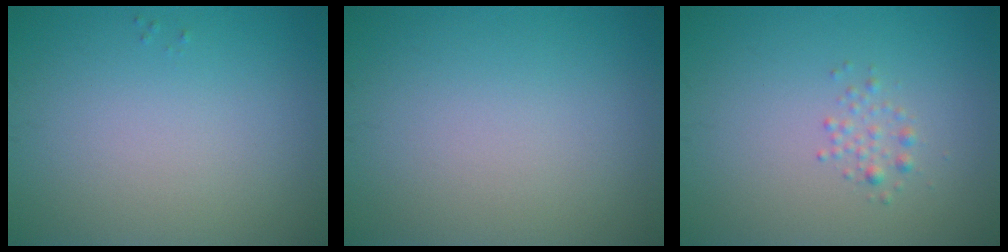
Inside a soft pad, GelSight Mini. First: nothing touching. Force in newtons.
{"total": 0.0}
{"total": 1.2, "press": 1.2, "slide": 0.0}